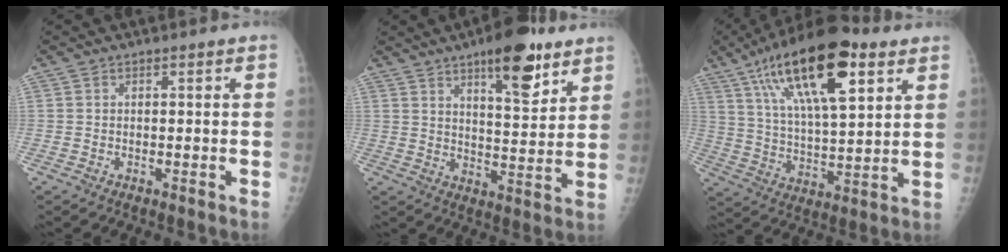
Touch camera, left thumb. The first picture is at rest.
{"total": 12.9, "force": [7.9, 4.4, 9.3], "torque": [-0.106, -0.045, 0.115]}
{"total": 22.2, "force": [10.9, 7.9, 17.6], "torque": [-0.284, -0.020, 0.186]}